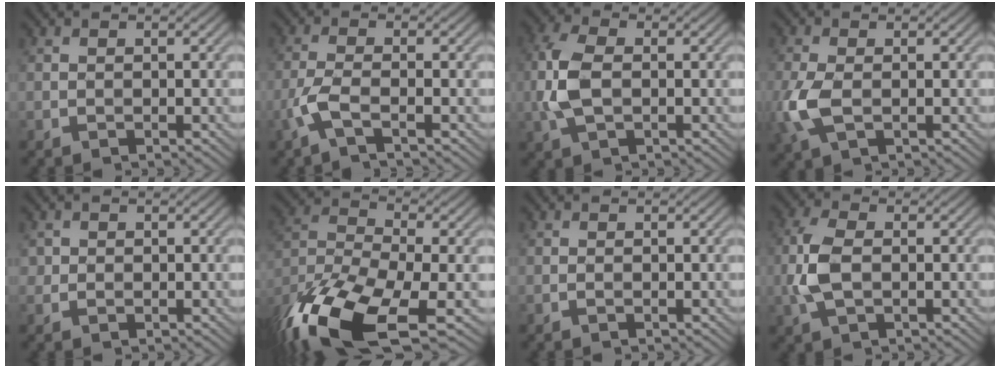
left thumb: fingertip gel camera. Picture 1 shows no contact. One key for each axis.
{"total": 3.6, "fx": -1.9, "fy": 0.6, "fz": 3.0, "tx": -0.071, "ty": 0.003, "tz": -0.053}
{"total": 6.0, "fx": -0.4, "fy": 3.3, "fz": 5.0, "tx": -0.137, "ty": 0.005, "tz": -0.015}
{"total": 5.1, "fx": -1.0, "fy": 2.6, "fz": 4.2, "tx": -0.117, "ty": -0.005, "tz": -0.021}
{"total": 0.8, "fx": 0.1, "fy": 0.8, "fz": 0.1, "tx": -0.001, "ty": -0.002, "tz": 0.000}
{"total": 17.9, "fx": -11.3, "fy": 6.7, "fz": 12.1, "tx": -0.313, "ty": -0.045, "tz": -0.193}
{"total": 0.0}
{"total": 5.2, "fx": -0.5, "fy": 2.7, "fz": 4.4, "tx": -0.120, "ty": 0.003, "tz": -0.015}